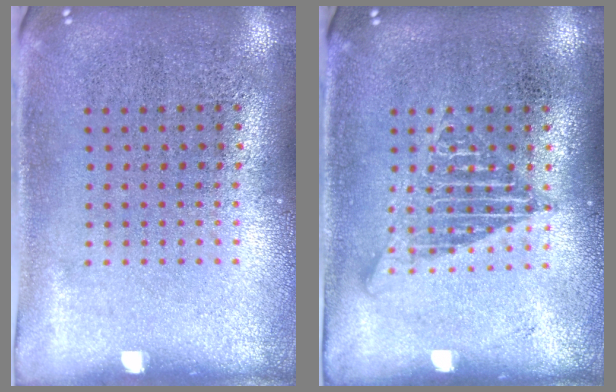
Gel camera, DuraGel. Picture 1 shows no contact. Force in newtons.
{"total": 2.1, "press": 2.1, "slide": 0.3}